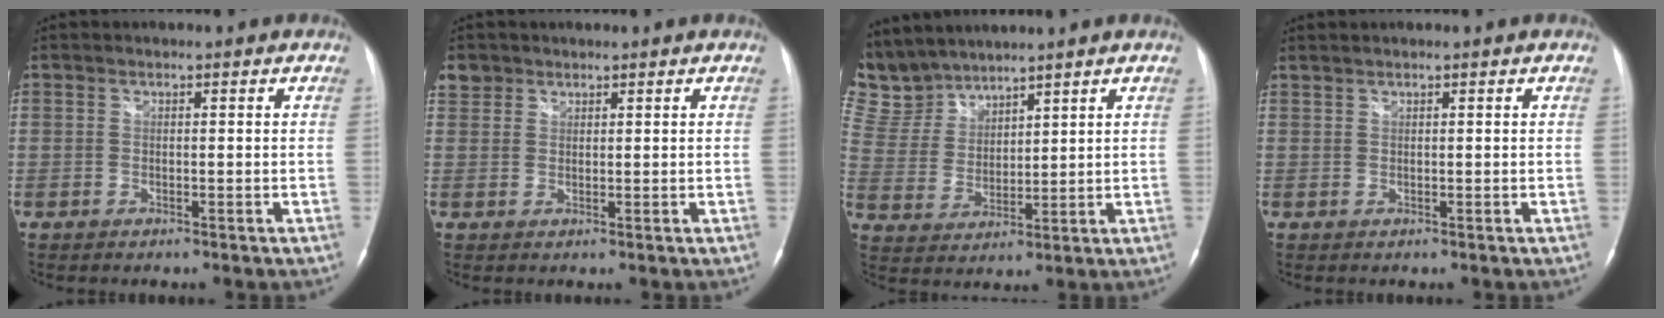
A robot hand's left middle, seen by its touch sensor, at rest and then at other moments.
{"total": 2.7, "force": [1.8, 1.9, 0.1], "torque": [0.002, 0.010, 0.033]}
{"total": 8.8, "force": [8.5, 2.0, 0.4], "torque": [-0.030, 0.014, 0.193]}
{"total": 0.8, "force": [0.8, 0.0, 0.1], "torque": [-0.007, 0.007, 0.021]}